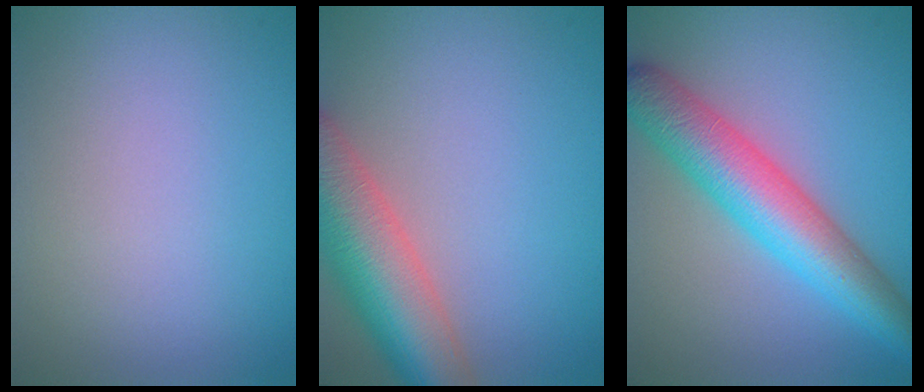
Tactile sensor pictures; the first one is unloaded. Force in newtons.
{"total": 8.6, "press": 8.5, "slide": 0.6}
{"total": 7.7, "press": 7.7, "slide": 0.2}